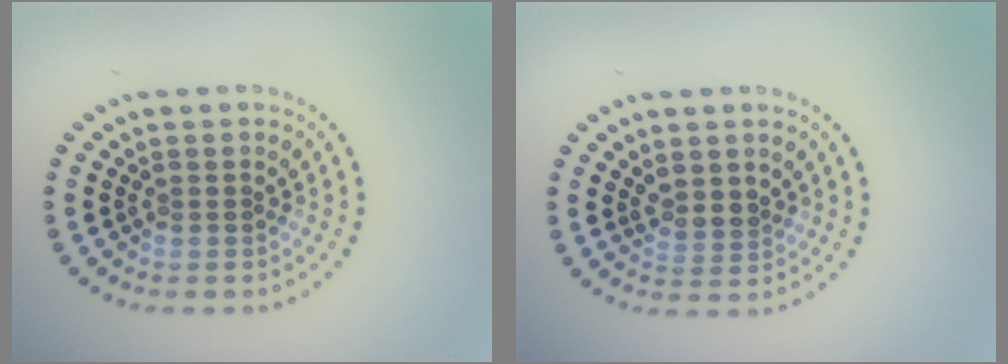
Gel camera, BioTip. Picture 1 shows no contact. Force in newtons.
{"total": 1.8, "press": 1.6, "slide": 0.9}